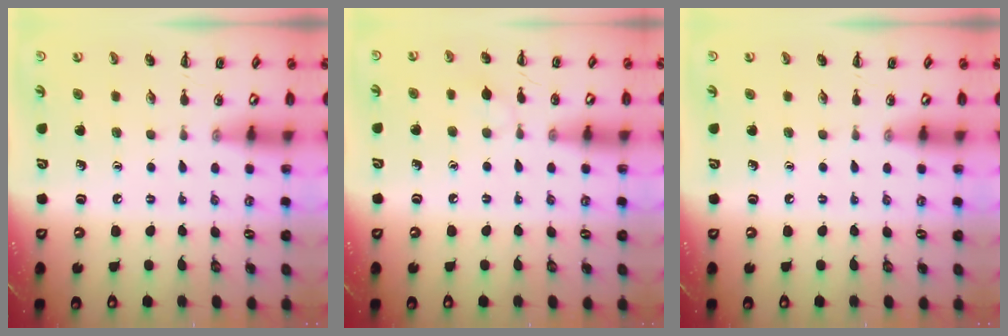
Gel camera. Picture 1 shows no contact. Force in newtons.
{"total": 5.1, "press": 4.8, "slide": 1.7}
{"total": 0.0}